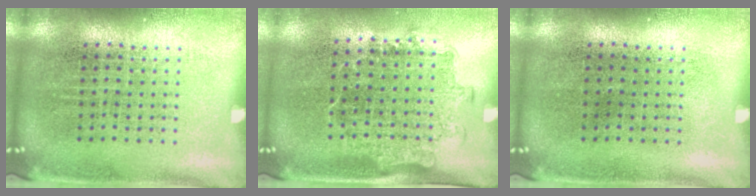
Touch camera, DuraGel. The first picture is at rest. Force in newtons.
{"total": 1.4, "press": 1.2, "slide": 0.8}
{"total": 0.0}